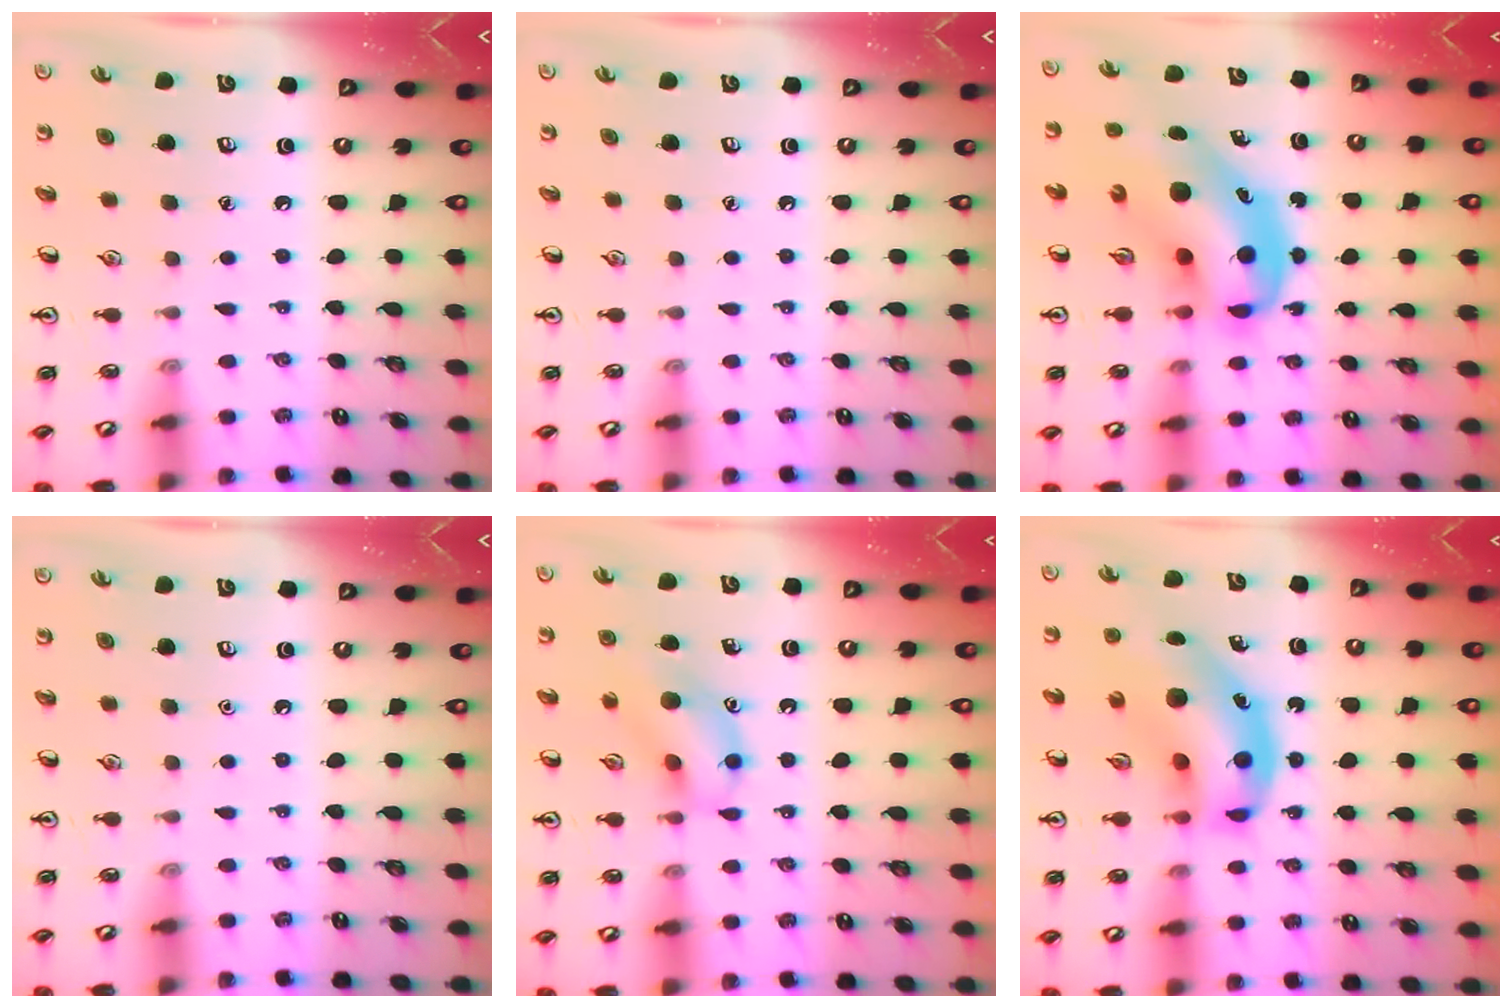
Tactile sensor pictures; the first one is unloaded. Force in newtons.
{"total": 0.0}
{"total": 12.3, "press": 11.7, "slide": 3.7}
{"total": 0.0}
{"total": 11.8, "press": 11.7, "slide": 1.4}
{"total": 15.6, "press": 15.0, "slide": 4.3}